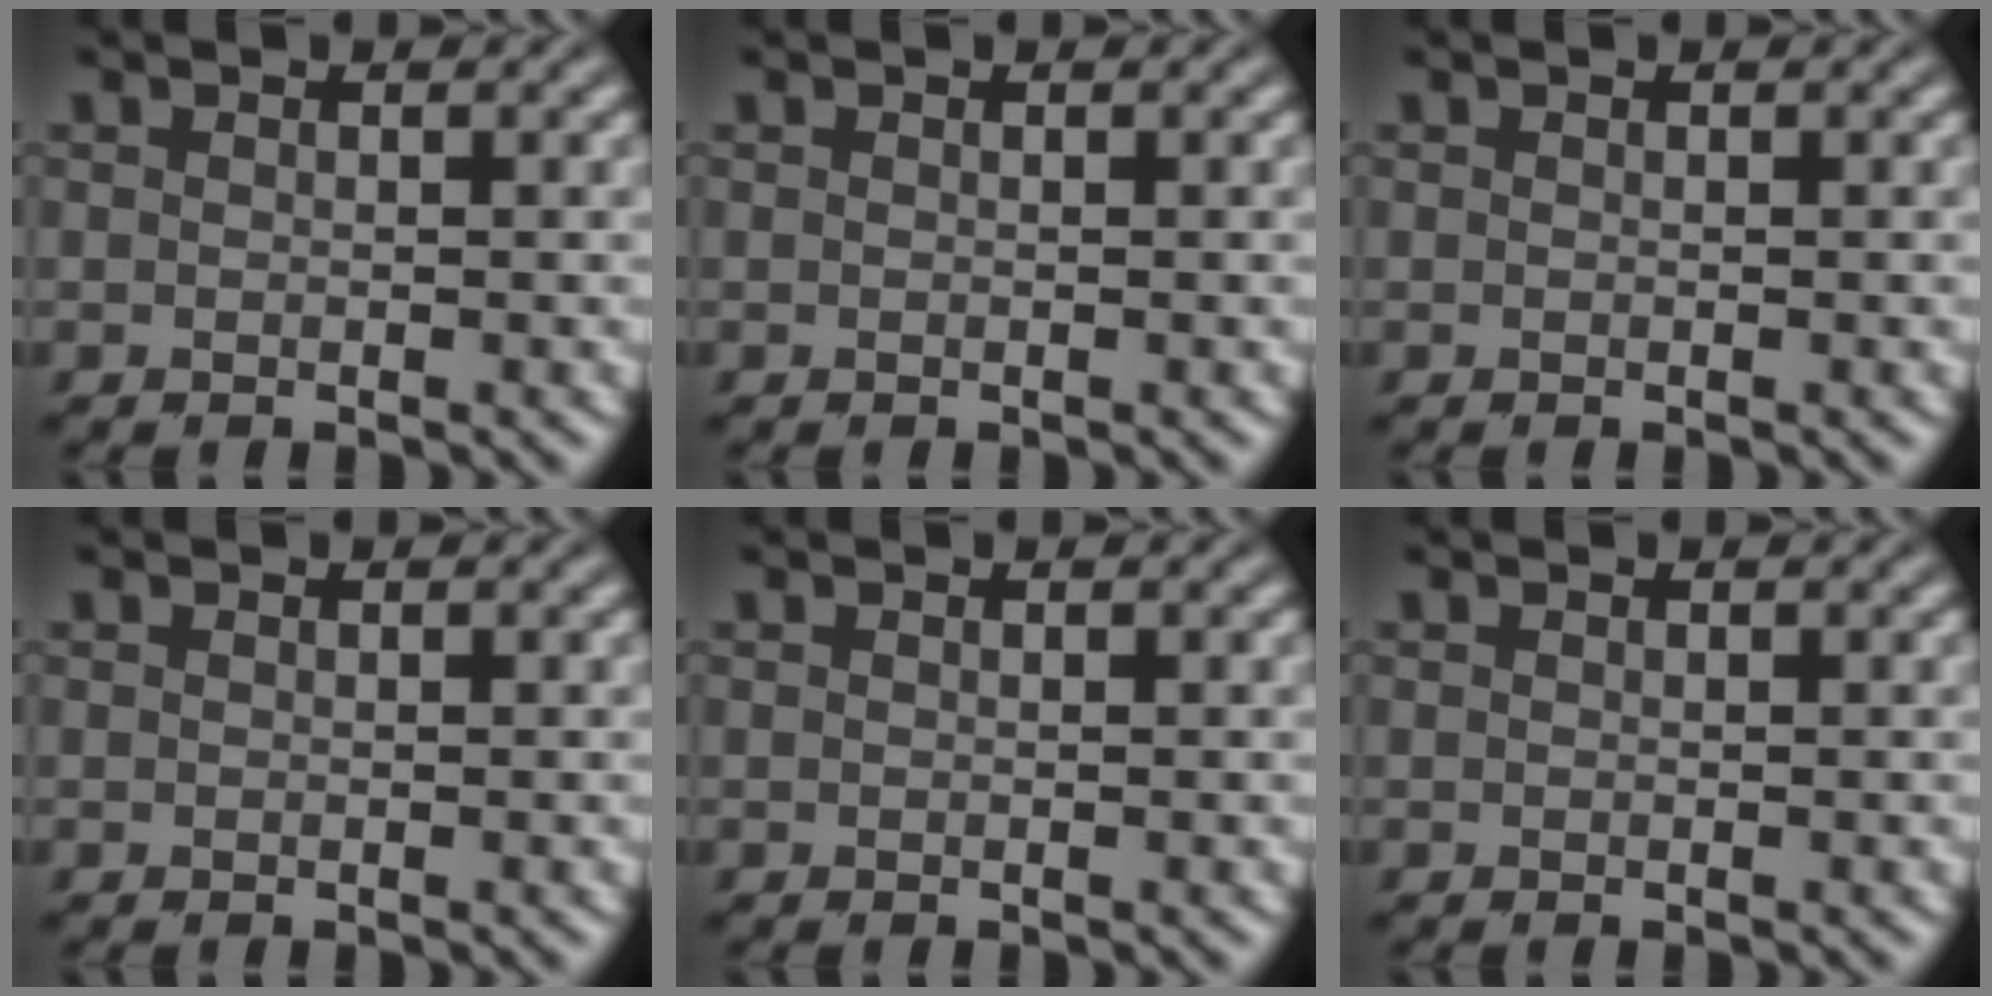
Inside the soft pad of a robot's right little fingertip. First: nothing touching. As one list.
[{"total": 0.0}, {"total": 0.0}, {"total": 0.0}, {"total": 0.0}, {"total": 0.0}]